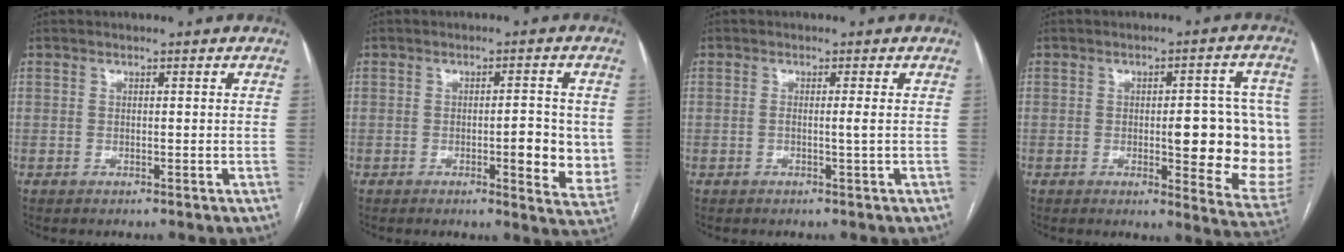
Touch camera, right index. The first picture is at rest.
{"total": 7.1, "force": [-0.5, 1.9, 6.8], "torque": [-0.081, -0.006, -0.007]}
{"total": 1.3, "force": [-0.1, -0.4, 1.2], "torque": [-0.024, -0.001, -0.004]}
{"total": 14.9, "force": [-0.7, 4.1, 14.3], "torque": [-0.128, 0.007, 0.001]}